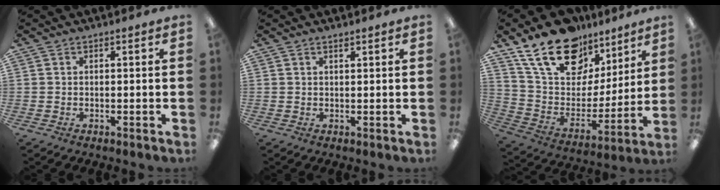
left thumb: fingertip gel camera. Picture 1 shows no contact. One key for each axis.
{"total": 0.9, "fx": 0.9, "fy": 0.1, "fz": 0.2, "tx": -0.005, "ty": -0.001, "tz": 0.016}
{"total": 22.2, "fx": 14.8, "fy": 12.8, "fz": 10.5, "tx": -0.191, "ty": -0.082, "tz": 0.270}